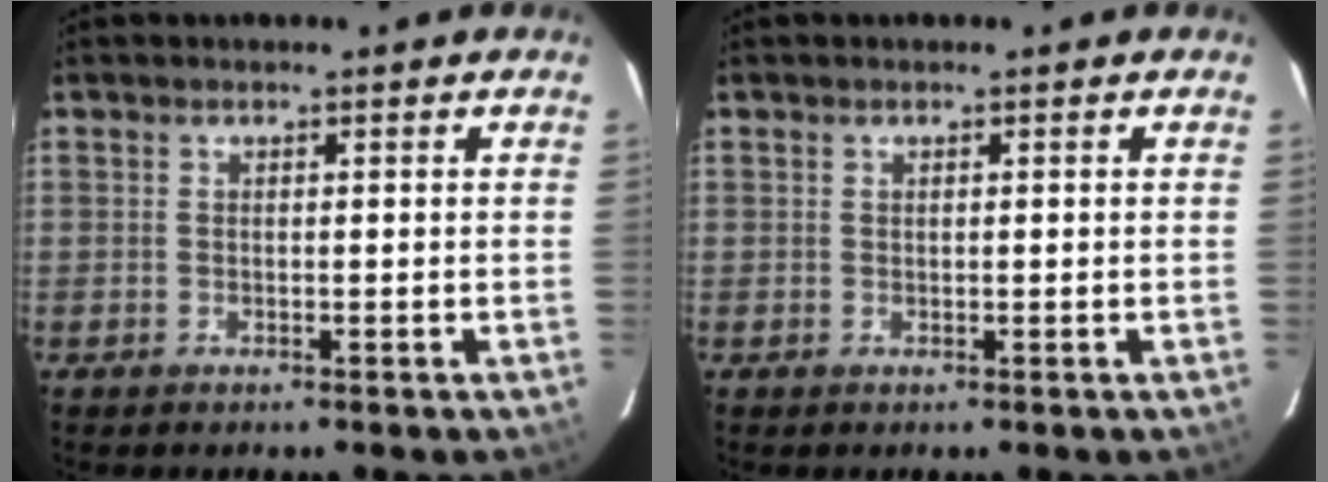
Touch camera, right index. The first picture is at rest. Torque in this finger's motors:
{"motor_torque": [-0.06, 0.05, 0.02, 0.00]}